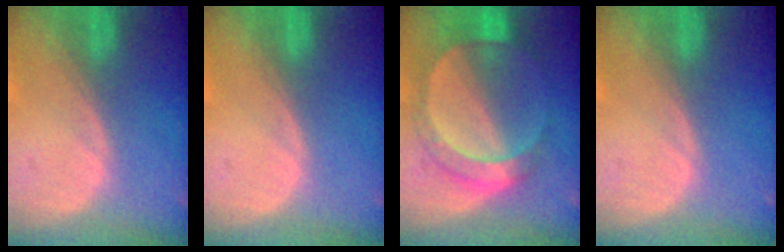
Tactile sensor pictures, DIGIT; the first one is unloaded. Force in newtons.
{"total": 0.0}
{"total": 7.3, "press": 7.2, "slide": 1.3}
{"total": 0.0}